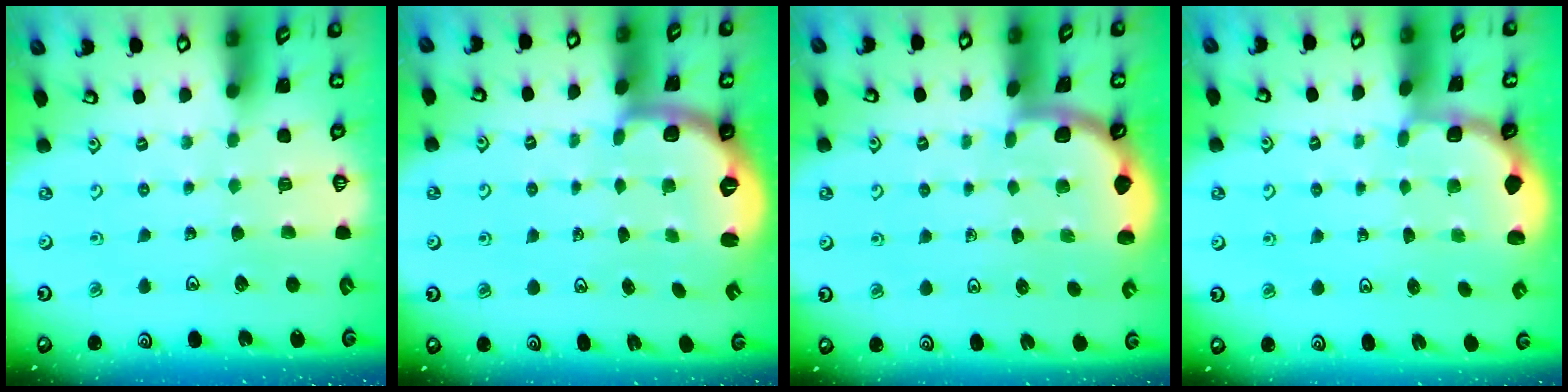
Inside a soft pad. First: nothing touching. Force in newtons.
{"total": 2.5, "press": 2.0, "slide": 1.6}
{"total": 1.8, "press": 1.8, "slide": 0.0}
{"total": 1.9, "press": 1.7, "slide": 0.8}